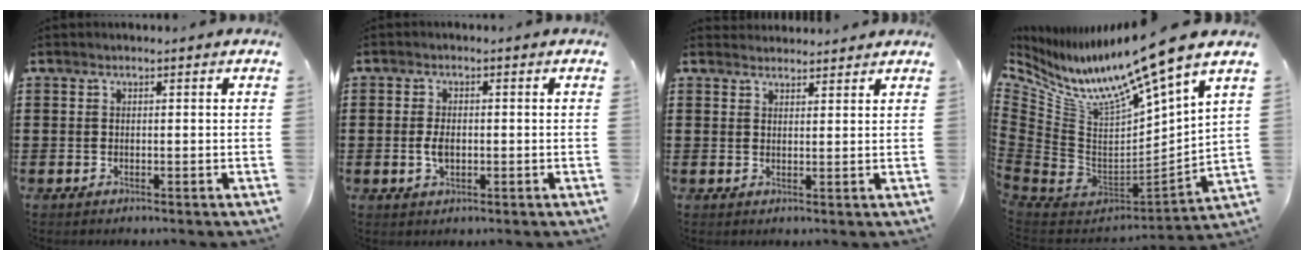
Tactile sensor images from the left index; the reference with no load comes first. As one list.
[{"total": 2.8, "force": [-0.3, 1.5, 2.4], "torque": [-0.054, 0.000, -0.009]}, {"total": 2.0, "force": [2.0, 0.3, -0.2], "torque": [-0.002, -0.001, 0.039]}, {"total": 11.0, "force": [9.3, 0.1, 5.9], "torque": [-0.146, -0.087, 0.152]}]